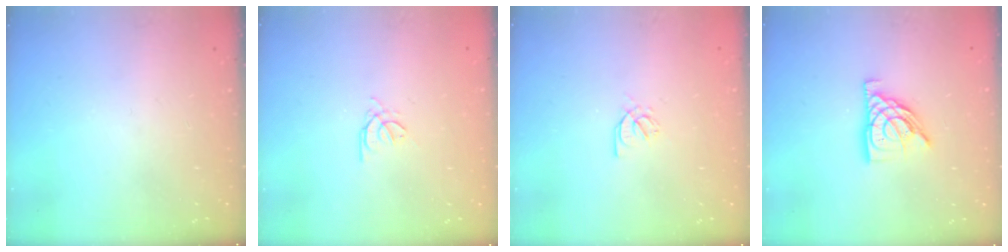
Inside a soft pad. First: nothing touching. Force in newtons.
{"total": 1.2, "press": 1.1, "slide": 0.4}
{"total": 2.6, "press": 2.6, "slide": 0.4}
{"total": 11.1, "press": 11.0, "slide": 1.0}